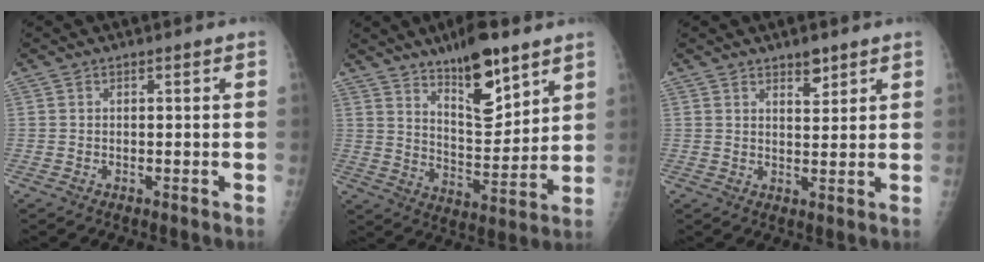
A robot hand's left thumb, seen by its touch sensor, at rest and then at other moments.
{"total": 14.0, "force": [9.1, 4.8, 9.4], "torque": [-0.122, -0.065, 0.157]}
{"total": 3.5, "force": [2.5, 1.5, 1.9], "torque": [-0.016, -0.018, 0.041]}